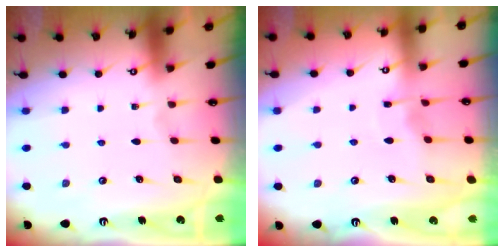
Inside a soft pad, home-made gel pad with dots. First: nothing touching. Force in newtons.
{"total": 4.0, "press": 4.0, "slide": 0.6}